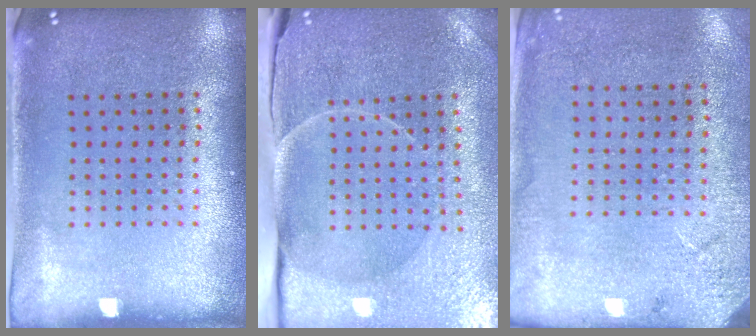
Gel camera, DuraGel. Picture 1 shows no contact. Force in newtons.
{"total": 3.8, "press": 3.7, "slide": 0.7}
{"total": 2.6, "press": 2.4, "slide": 1.1}